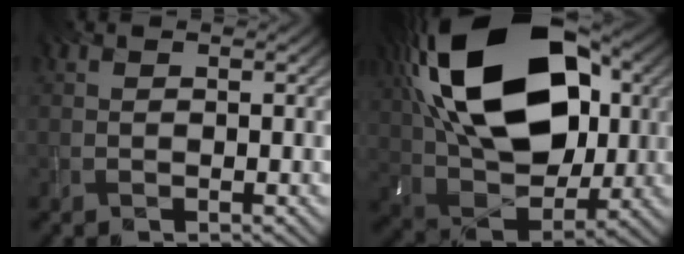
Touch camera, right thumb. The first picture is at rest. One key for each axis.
{"total": 21.4, "fx": 6.7, "fy": 13.4, "fz": 15.4, "tx": -0.318, "ty": 0.046, "tz": 0.106}